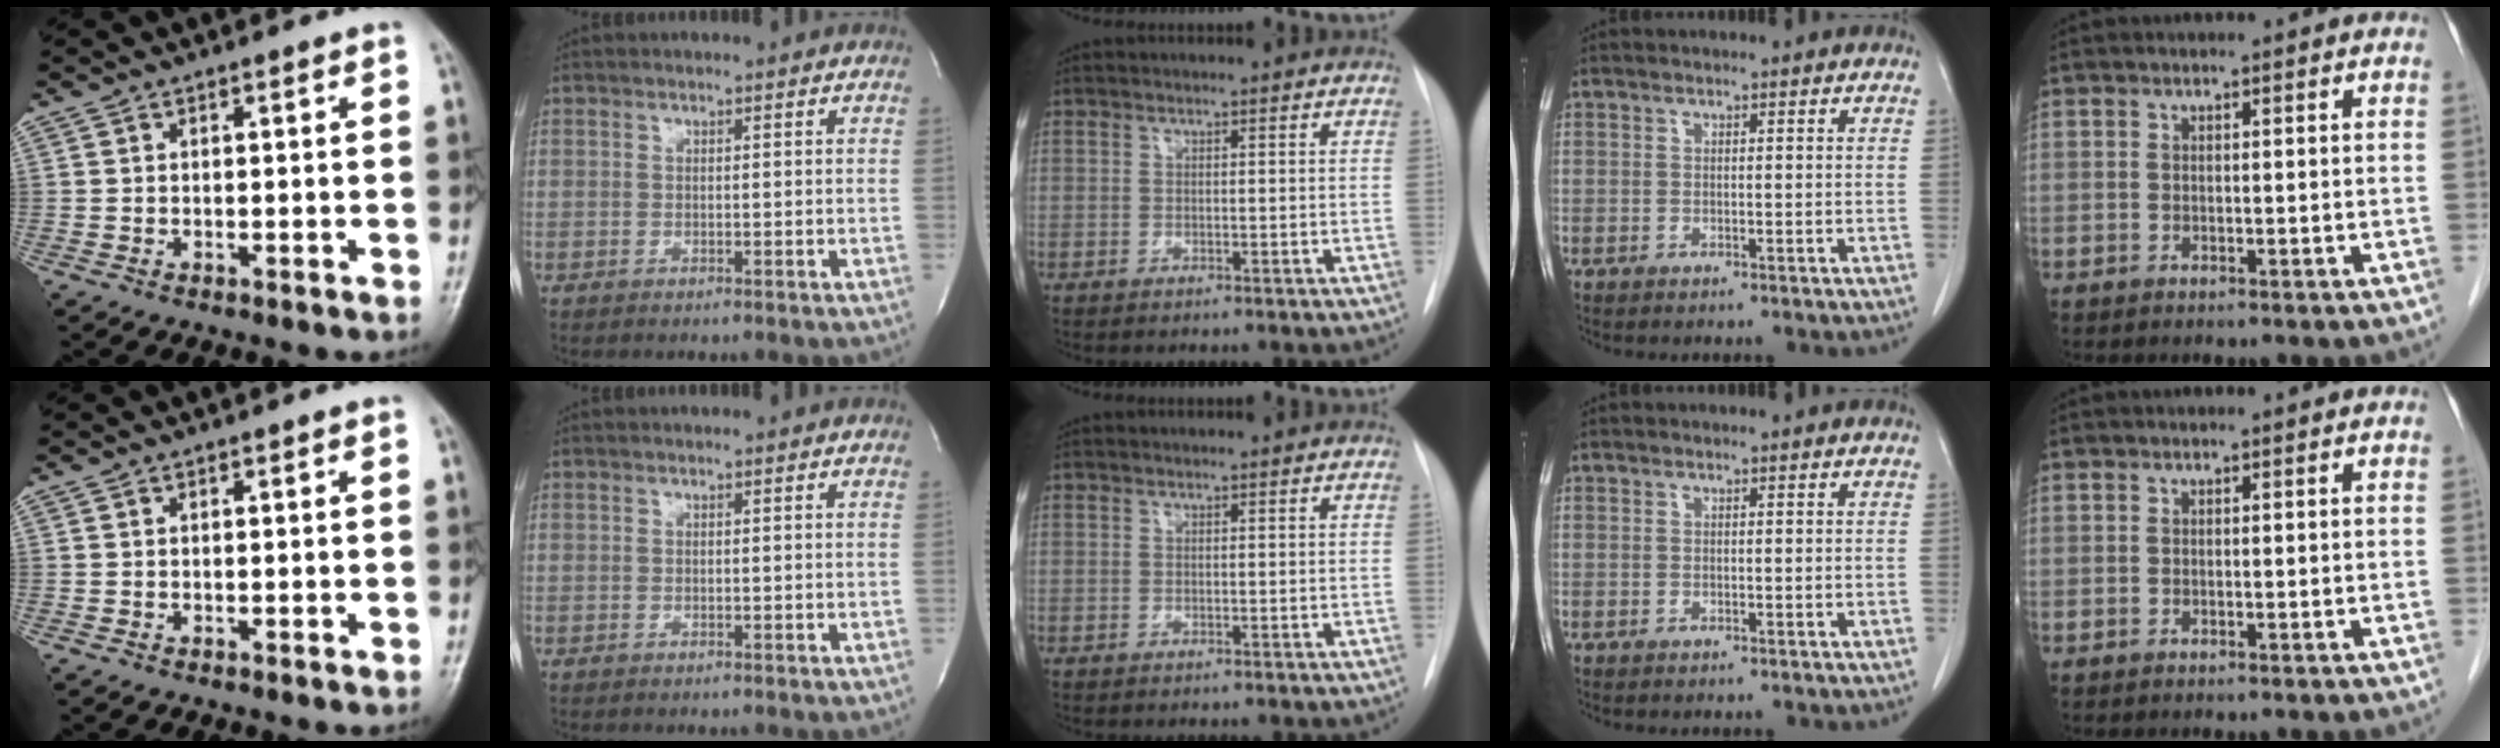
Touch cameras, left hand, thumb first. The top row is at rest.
{}